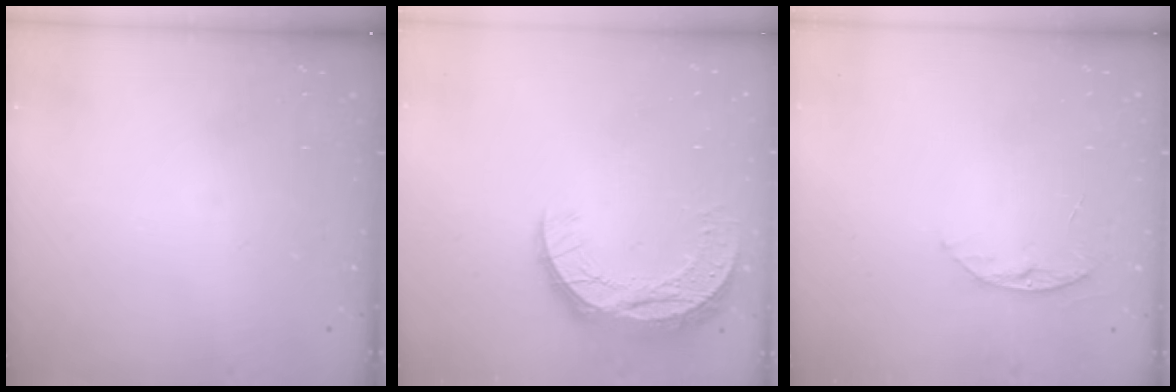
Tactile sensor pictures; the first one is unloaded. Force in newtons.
{"total": 10.9, "press": 10.9, "slide": 0.7}
{"total": 6.4, "press": 6.3, "slide": 0.7}